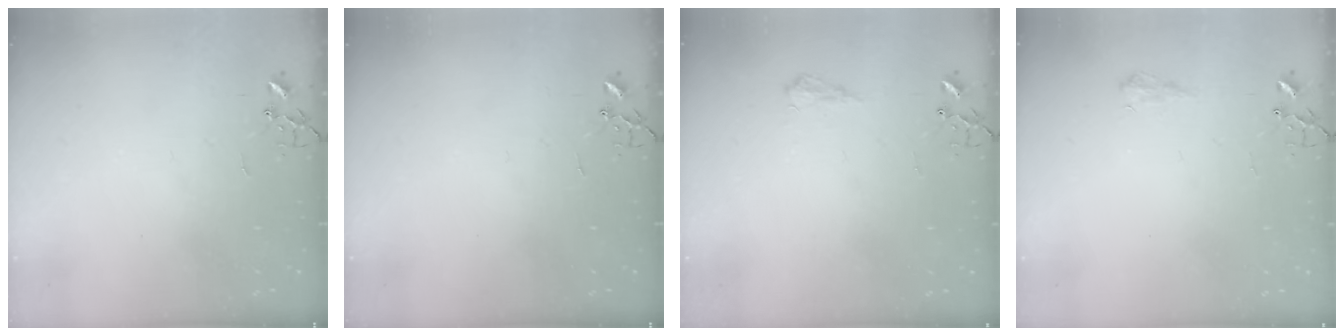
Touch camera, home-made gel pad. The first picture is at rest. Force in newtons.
{"total": 0.0}
{"total": 7.4, "press": 7.4, "slide": 0.9}
{"total": 6.8, "press": 6.8, "slide": 0.8}